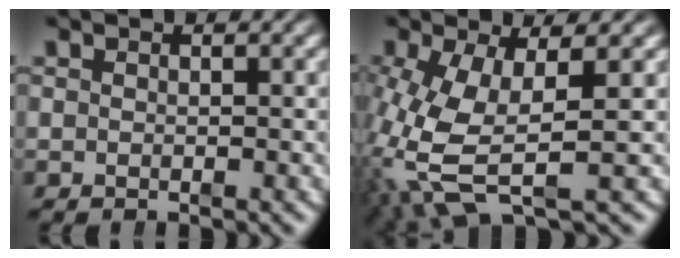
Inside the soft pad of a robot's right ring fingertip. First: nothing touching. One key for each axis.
{"total": 6.6, "fx": -0.5, "fy": 3.1, "fz": 5.8, "tx": -0.138, "ty": -0.029, "tz": 0.009}